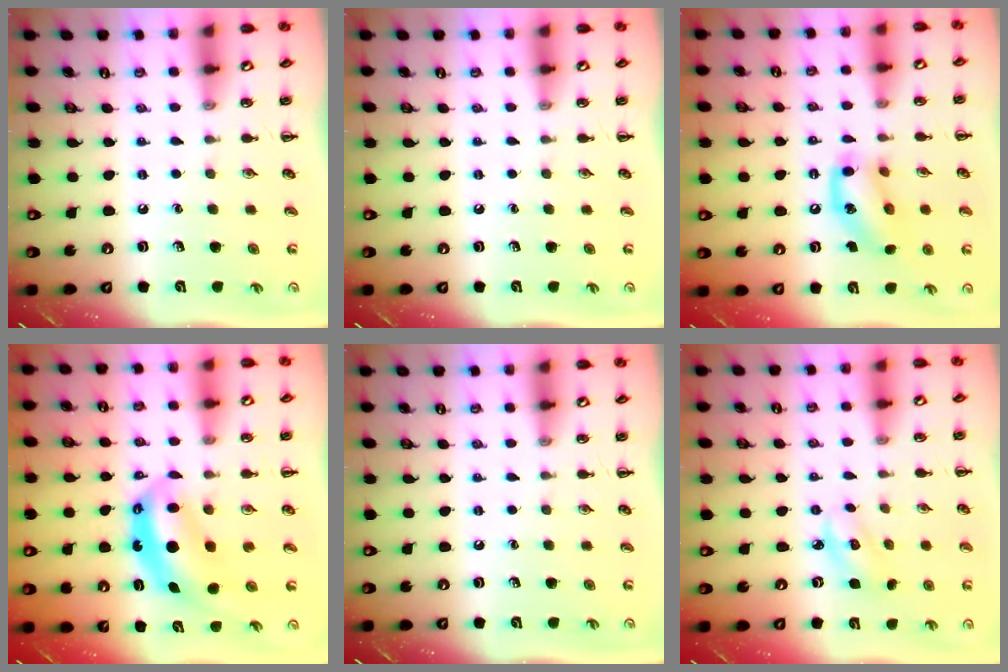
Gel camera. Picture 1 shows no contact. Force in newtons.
{"total": 0.0}
{"total": 13.9, "press": 13.7, "slide": 2.5}
{"total": 6.8, "press": 6.7, "slide": 1.1}
{"total": 0.0}
{"total": 2.9, "press": 2.8, "slide": 0.6}